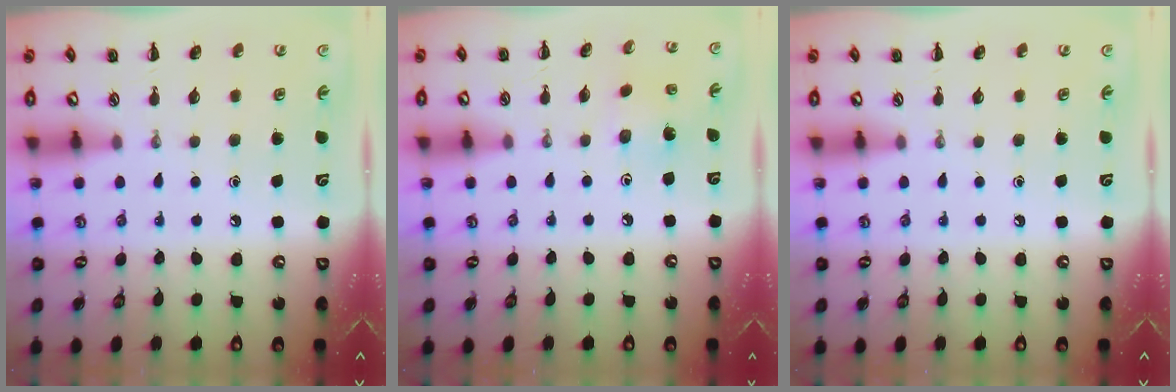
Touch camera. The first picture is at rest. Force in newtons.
{"total": 3.3, "press": 3.1, "slide": 1.0}
{"total": 0.0}